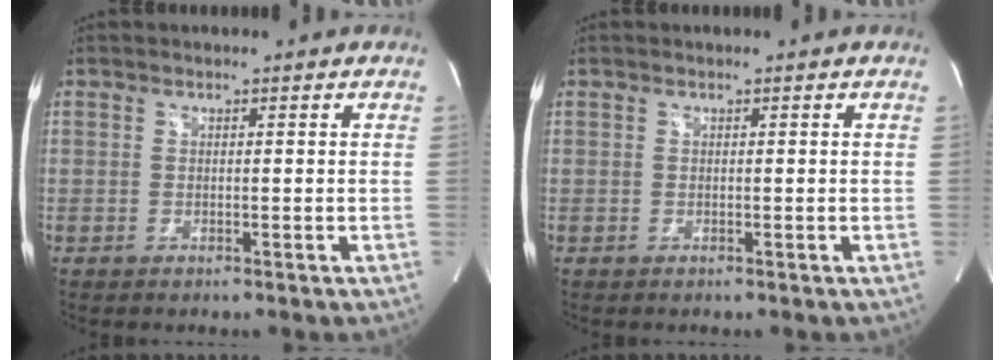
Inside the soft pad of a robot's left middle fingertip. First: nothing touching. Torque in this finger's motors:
{"motor_torque": [-0.01, 0.01, 0.07, 0.01]}